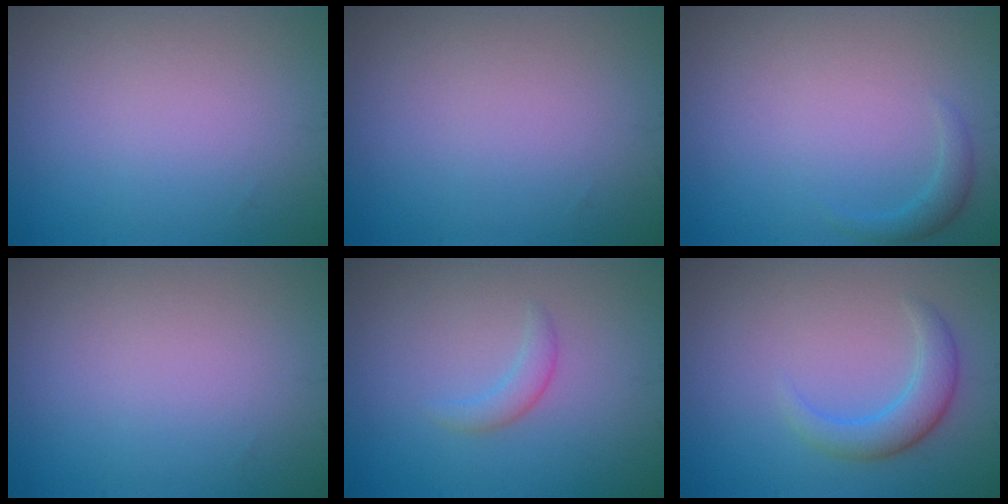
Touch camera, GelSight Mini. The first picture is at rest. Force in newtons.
{"total": 0.0}
{"total": 1.2, "press": 1.2, "slide": 0.1}
{"total": 0.0}
{"total": 1.4, "press": 1.4, "slide": 0.2}
{"total": 2.9, "press": 2.9, "slide": 0.1}